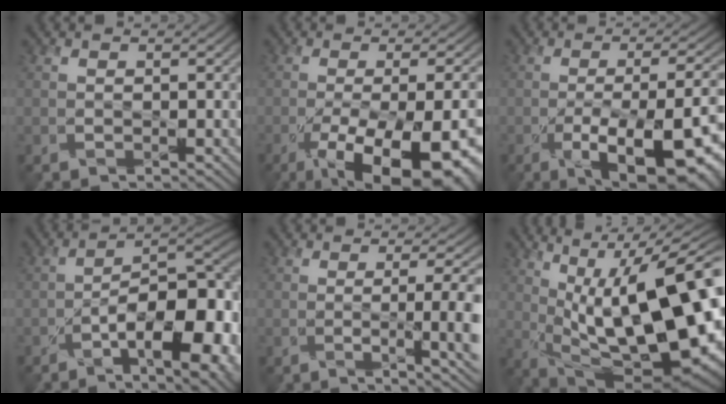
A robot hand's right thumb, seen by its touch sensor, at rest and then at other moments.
{"total": 15.6, "force": [-7.8, 4.8, 12.6], "torque": [-0.181, -0.021, -0.101]}
{"total": 15.0, "force": [-6.0, 5.0, 12.8], "torque": [-0.176, -0.011, -0.081]}
{"total": 18.7, "force": [-7.9, 7.0, 15.4], "torque": [-0.195, -0.011, -0.108]}
{"total": 8.5, "force": [-1.2, 2.6, 8.0], "torque": [-0.086, 0.000, -0.015]}
{"total": 19.8, "force": [2.7, 7.6, 18.1], "torque": [-0.278, 0.022, 0.053]}